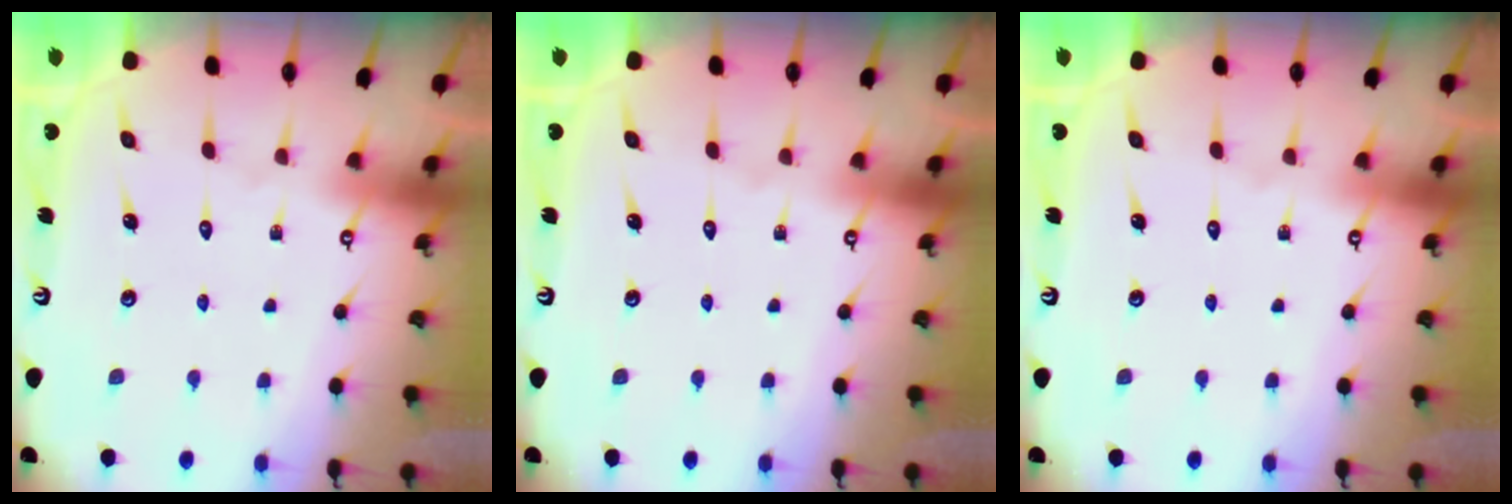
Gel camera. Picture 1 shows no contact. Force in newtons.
{"total": 0.0}
{"total": 0.0}